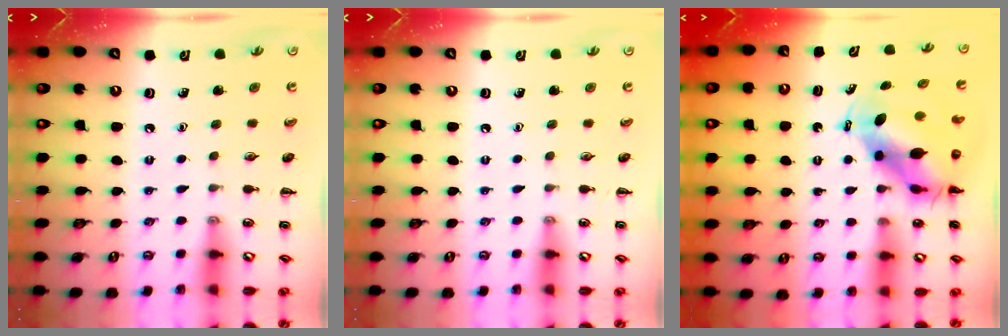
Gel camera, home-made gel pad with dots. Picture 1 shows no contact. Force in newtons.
{"total": 0.0}
{"total": 7.7, "press": 7.5, "slide": 1.8}